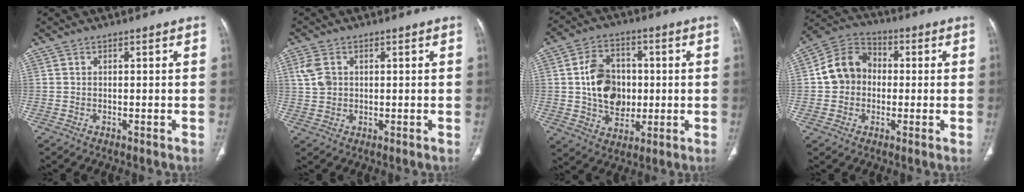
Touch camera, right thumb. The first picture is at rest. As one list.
[{"total": 4.2, "force": [1.0, 3.2, 2.6], "torque": [-0.052, 0.003, 0.022]}, {"total": 12.7, "force": [0.4, 9.6, 8.3], "torque": [-0.113, 0.009, 0.011]}, {"total": 10.4, "force": [0.0, 8.9, 5.4], "torque": [-0.079, 0.030, -0.013]}]